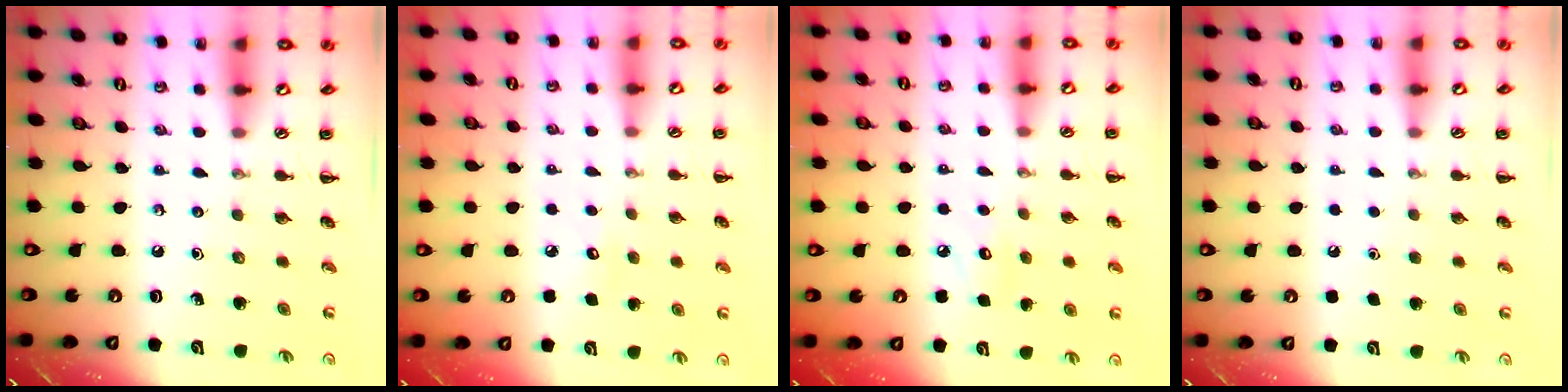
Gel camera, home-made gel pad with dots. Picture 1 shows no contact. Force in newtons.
{"total": 3.8, "press": 3.7, "slide": 0.9}
{"total": 5.1, "press": 5.0, "slide": 1.3}
{"total": 1.6, "press": 1.6, "slide": 0.1}